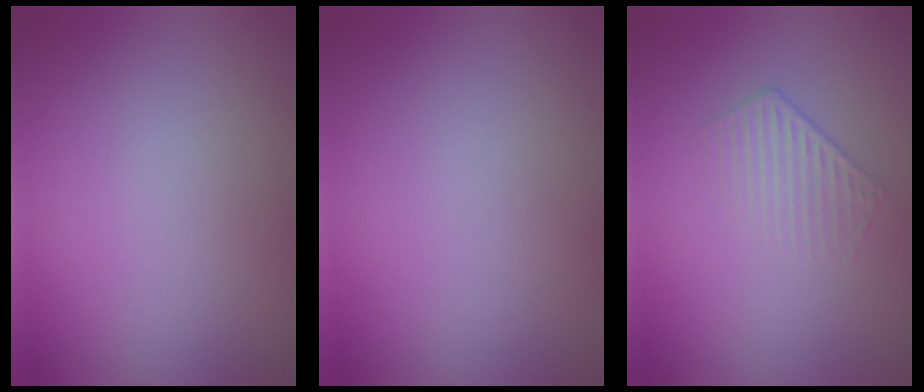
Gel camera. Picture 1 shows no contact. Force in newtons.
{"total": 0.0}
{"total": 1.3, "press": 0.6, "slide": 1.2}